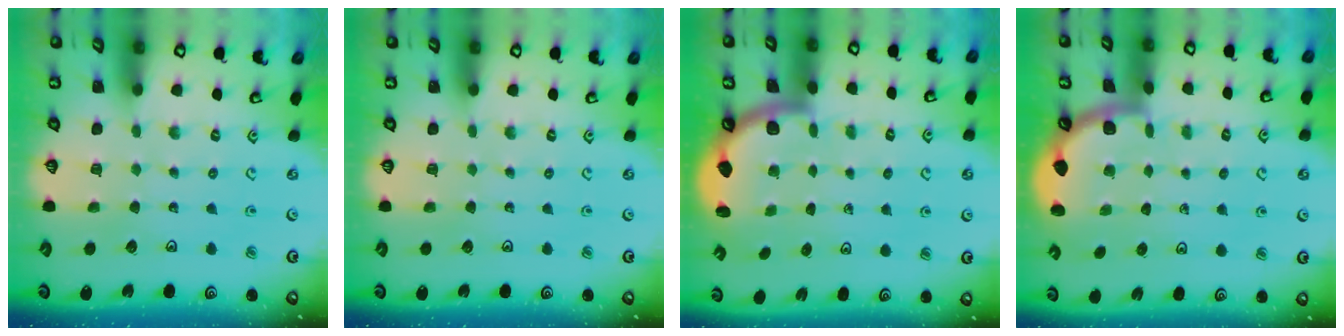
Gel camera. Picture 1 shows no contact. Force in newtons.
{"total": 0.0}
{"total": 1.8, "press": 1.8, "slide": 0.1}
{"total": 1.8, "press": 1.8, "slide": 0.1}